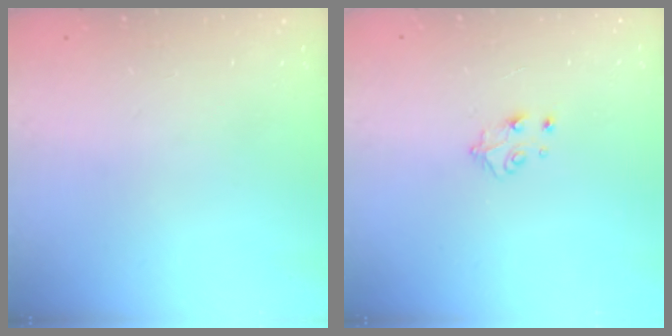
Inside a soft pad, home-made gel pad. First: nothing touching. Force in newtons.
{"total": 5.4, "press": 5.4, "slide": 0.4}